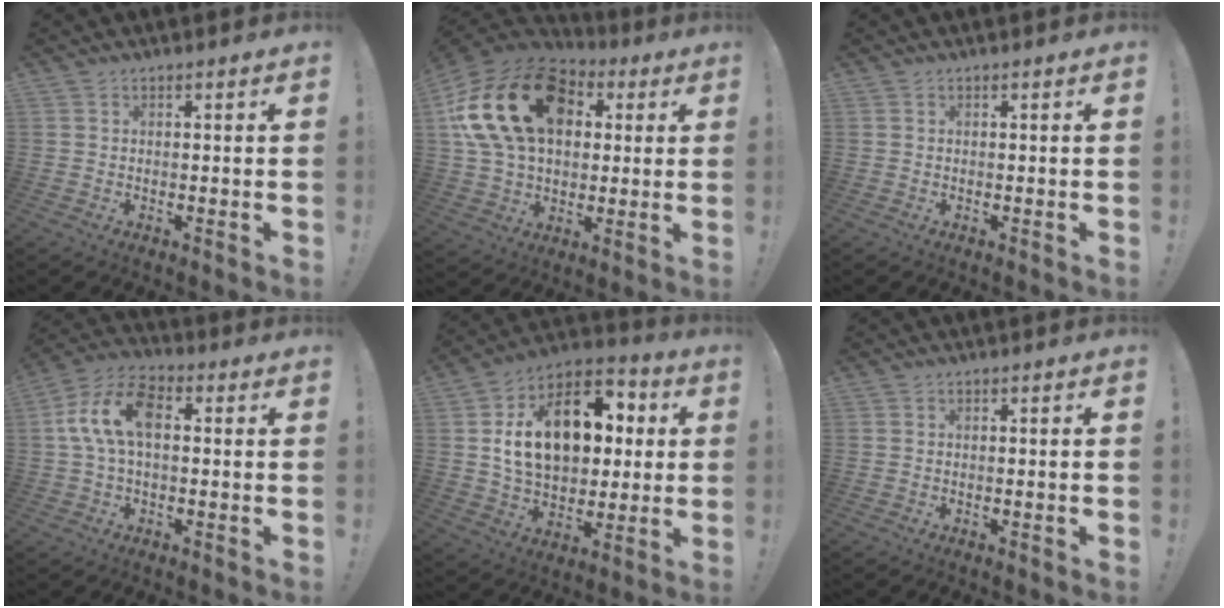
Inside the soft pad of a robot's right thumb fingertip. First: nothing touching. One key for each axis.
{"total": 25.6, "fx": 7.4, "fy": 17.4, "fz": 17.2, "tx": -0.311, "ty": -0.013, "tz": 0.145}
{"total": 0.0}
{"total": 12.1, "fx": 1.4, "fy": 6.9, "fz": 9.8, "tx": -0.198, "ty": 0.011, "tz": 0.028}
{"total": 21.0, "fx": 4.9, "fy": 13.7, "fz": 15.0, "tx": -0.228, "ty": -0.010, "tz": 0.090}
{"total": 0.8, "fx": -0.5, "fy": -0.4, "fz": 0.5, "tx": -0.008, "ty": -0.002, "tz": -0.008}